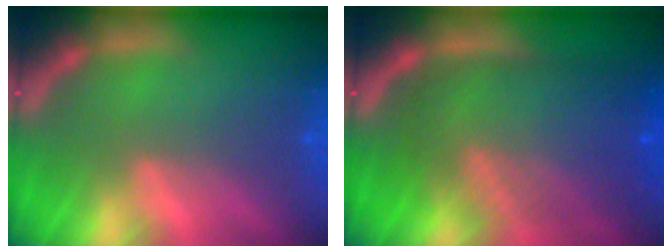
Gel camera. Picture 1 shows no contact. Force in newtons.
{"total": 10.0}